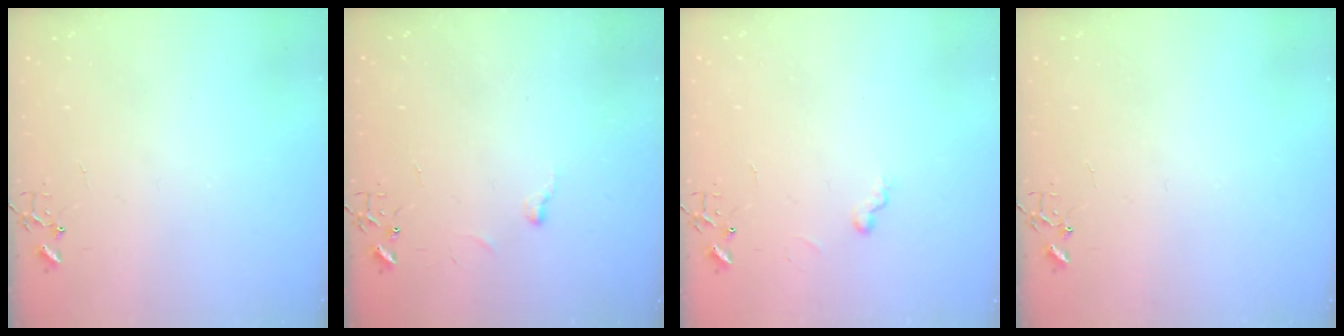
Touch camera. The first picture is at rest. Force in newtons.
{"total": 3.8, "press": 3.8, "slide": 0.5}
{"total": 5.9, "press": 5.8, "slide": 0.6}
{"total": 0.0}